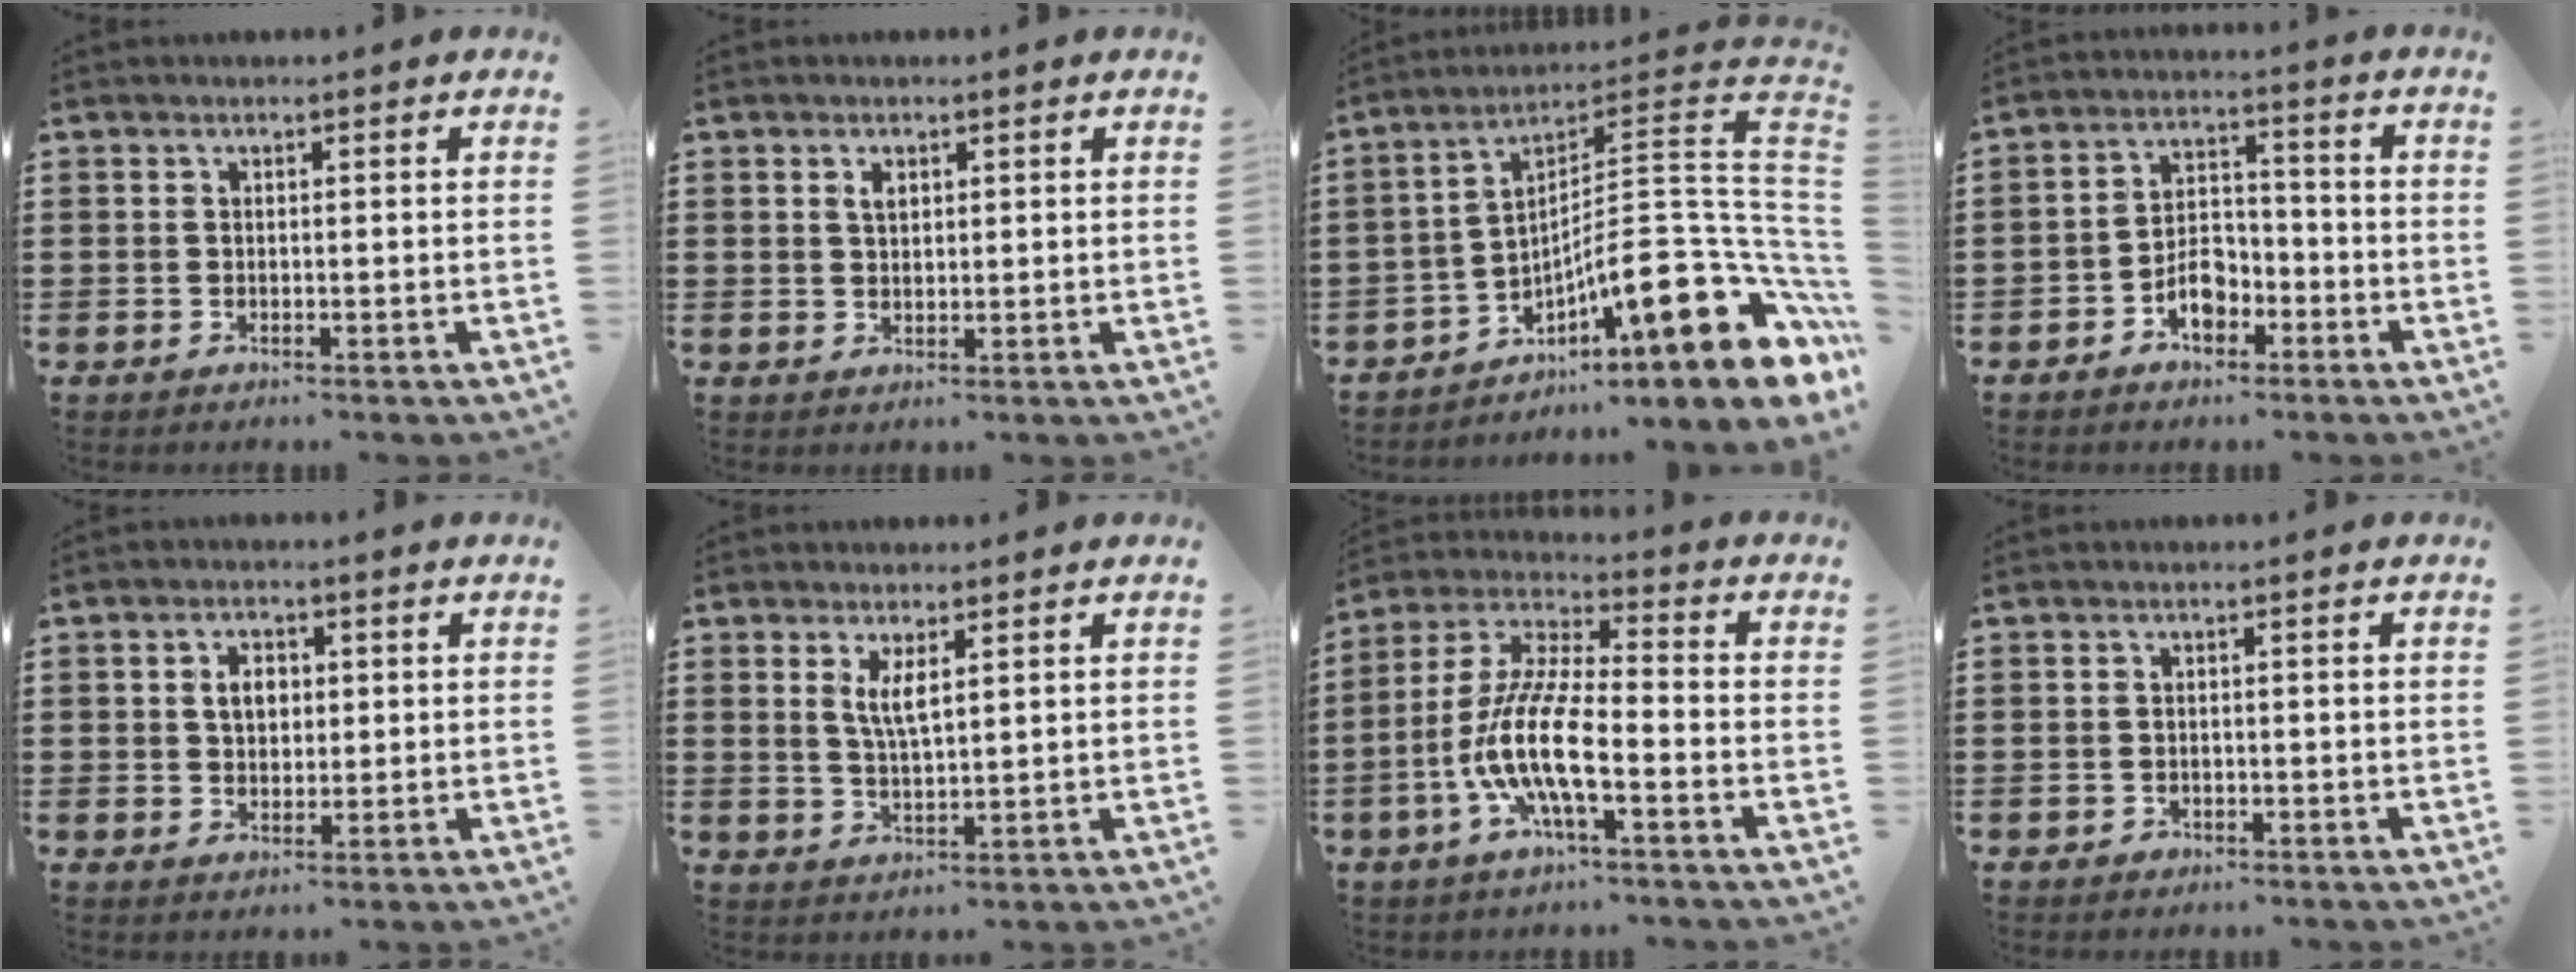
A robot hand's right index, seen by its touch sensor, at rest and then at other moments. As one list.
[{"total": 1.7, "force": [0.8, 1.0, 1.1], "torque": [-0.025, 0.005, 0.014]}, {"total": 15.6, "force": [-5.9, 4.1, 13.8], "torque": [-0.194, -0.015, -0.100]}, {"total": 5.0, "force": [-2.9, 3.0, 2.7], "torque": [-0.056, 0.009, -0.057]}, {"total": 3.2, "force": [0.5, 2.3, 2.2], "torque": [-0.051, 0.011, 0.007]}, {"total": 3.7, "force": [1.5, 0.9, 3.2], "torque": [-0.068, 0.002, 0.026]}, {"total": 10.8, "force": [-4.3, 2.4, 9.6], "torque": [-0.228, -0.016, -0.089]}, {"total": 0.7, "force": [-0.5, 0.5, 0.0], "torque": [-0.003, 0.003, -0.012]}]